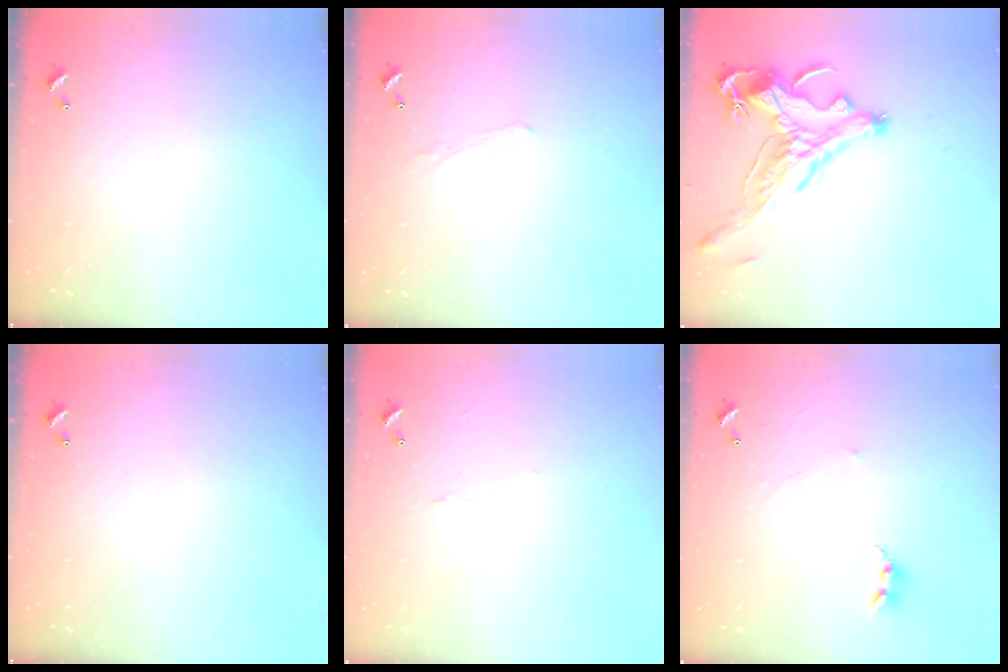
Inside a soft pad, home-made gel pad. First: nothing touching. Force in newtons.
{"total": 0.6, "press": 0.2, "slide": 0.6}
{"total": 2.9, "press": 2.5, "slide": 1.3}
{"total": 0.0}
{"total": 0.8, "press": 0.6, "slide": 0.6}
{"total": 0.9, "press": 0.8, "slide": 0.5}